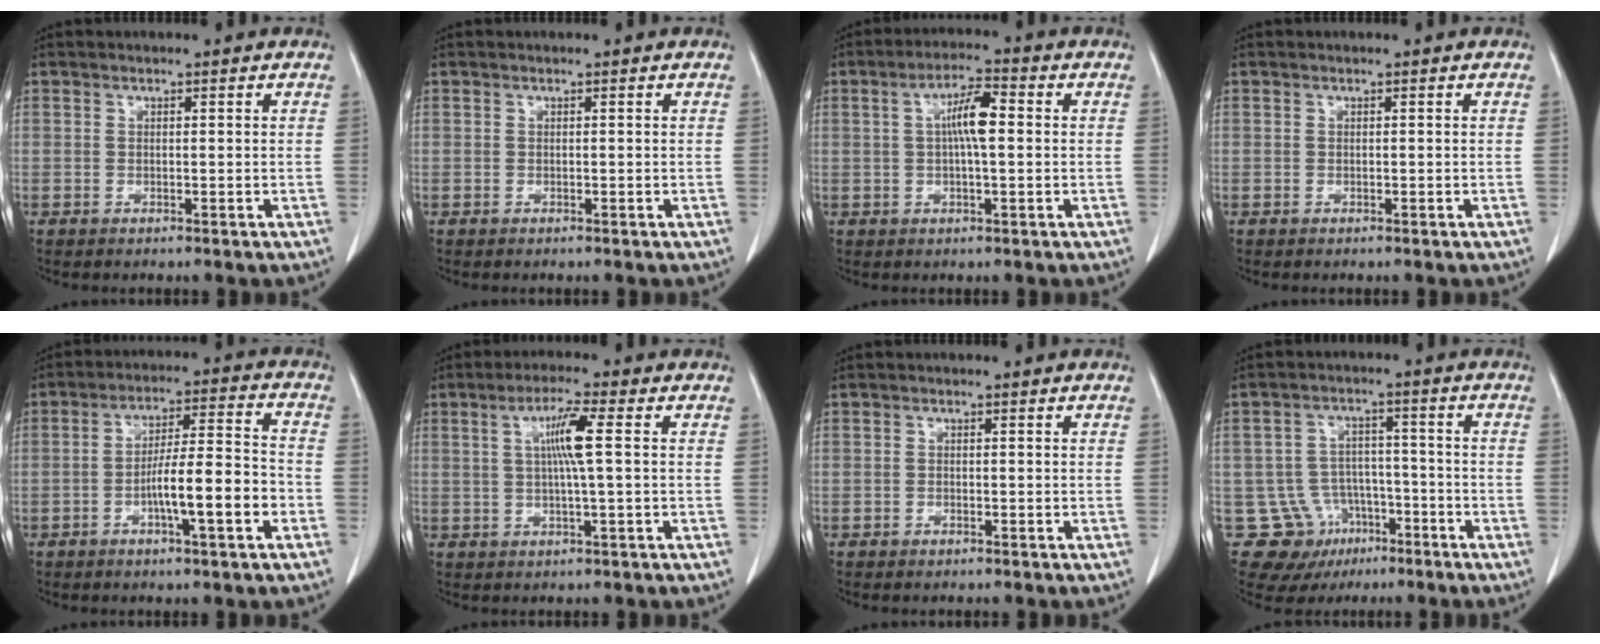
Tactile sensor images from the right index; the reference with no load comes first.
{"total": 0.0}
{"total": 6.0, "force": [0.7, 1.1, 5.9], "torque": [-0.110, 0.014, 0.009]}
{"total": 0.0}
{"total": 10.3, "force": [-3.6, 0.9, 9.6], "torque": [-0.162, 0.012, -0.059]}
{"total": 5.8, "force": [1.0, -0.4, 5.7], "torque": [-0.105, 0.003, 0.019]}
{"total": 0.5, "force": [-0.4, 0.3, 0.2], "torque": [-0.006, 0.000, -0.007]}
{"total": 10.9, "force": [-5.4, 9.3, 1.8], "torque": [-0.039, 0.034, -0.071]}